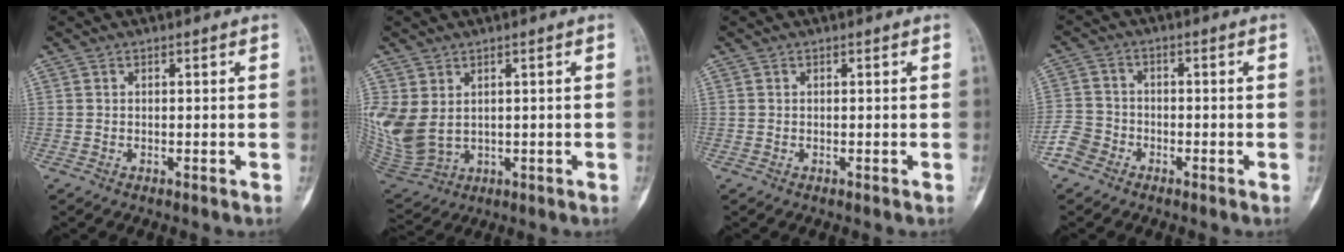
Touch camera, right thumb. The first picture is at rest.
{"total": 11.0, "force": [1.9, 8.0, 7.3], "torque": [-0.173, -0.011, 0.062]}
{"total": 0.0}
{"total": 4.7, "force": [-2.8, 3.6, 1.1], "torque": [-0.011, 0.016, -0.062]}